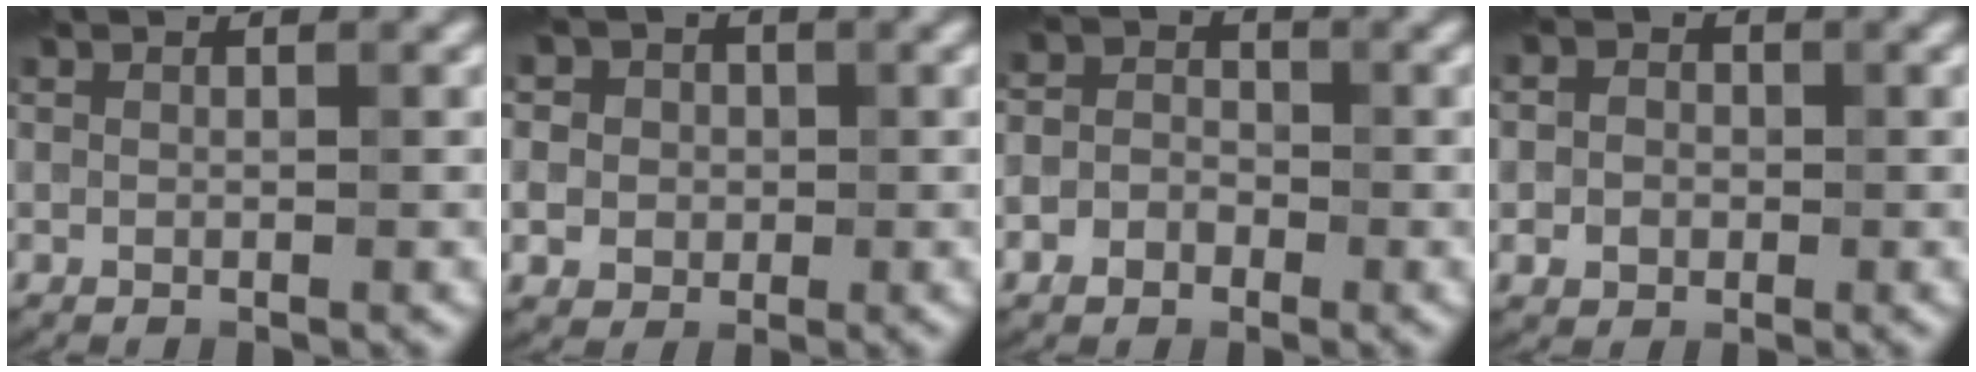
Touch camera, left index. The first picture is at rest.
{"total": 8.3, "force": [1.5, 7.5, 3.4], "torque": [-0.067, 0.033, -0.014]}
{"total": 3.3, "force": [-1.3, 2.7, 1.3], "torque": [0.004, 0.001, -0.029]}
{"total": 3.2, "force": [0.3, 2.9, 1.4], "torque": [-0.001, 0.006, -0.019]}